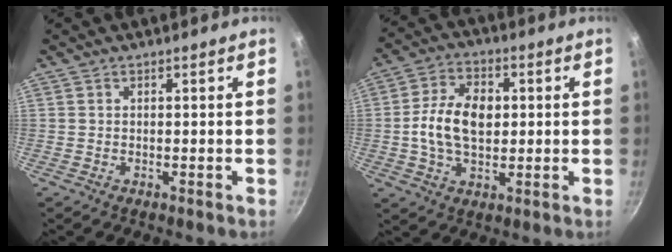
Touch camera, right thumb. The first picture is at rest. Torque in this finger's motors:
{"motor_torque": [0.03, -0.07, 1.28, -0.36, 0.10]}